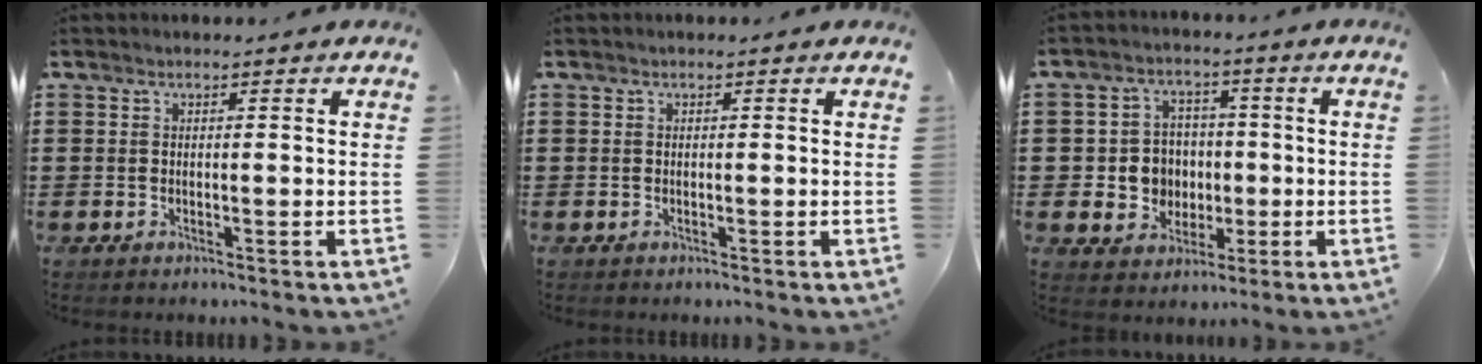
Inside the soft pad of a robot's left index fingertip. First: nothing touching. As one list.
[{"total": 0.0}, {"total": 6.3, "force": [-0.5, 6.0, 1.9], "torque": [-0.058, 0.020, -0.006]}]